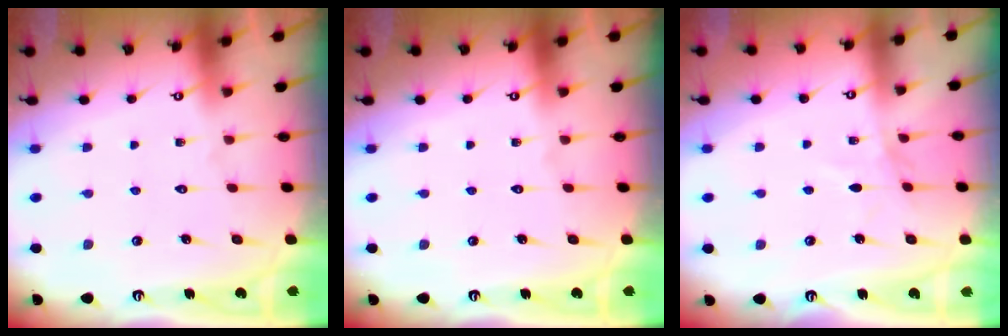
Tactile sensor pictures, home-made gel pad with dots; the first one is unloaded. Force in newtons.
{"total": 0.0}
{"total": 2.9, "press": 2.8, "slide": 0.4}